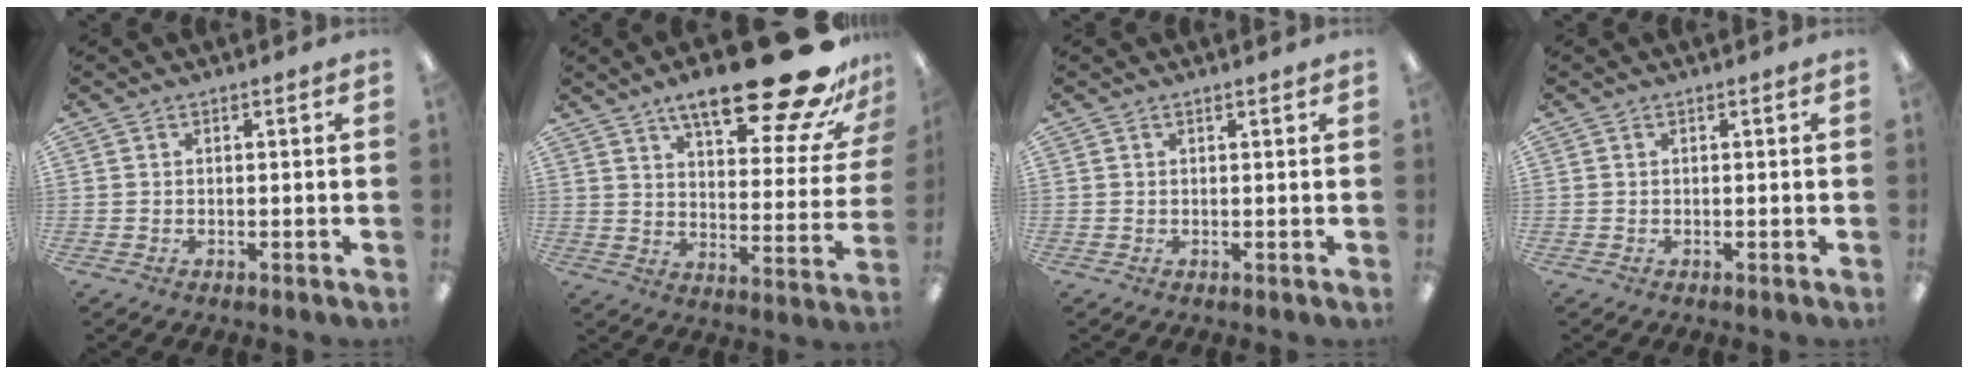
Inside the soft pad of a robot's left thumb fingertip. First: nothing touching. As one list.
[{"total": 24.6, "force": [16.9, 7.0, 16.4], "torque": [-0.224, -0.116, 0.268]}, {"total": 0.6, "force": [0.5, 0.0, 0.4], "torque": [-0.009, 0.001, 0.009]}, {"total": 0.0}]